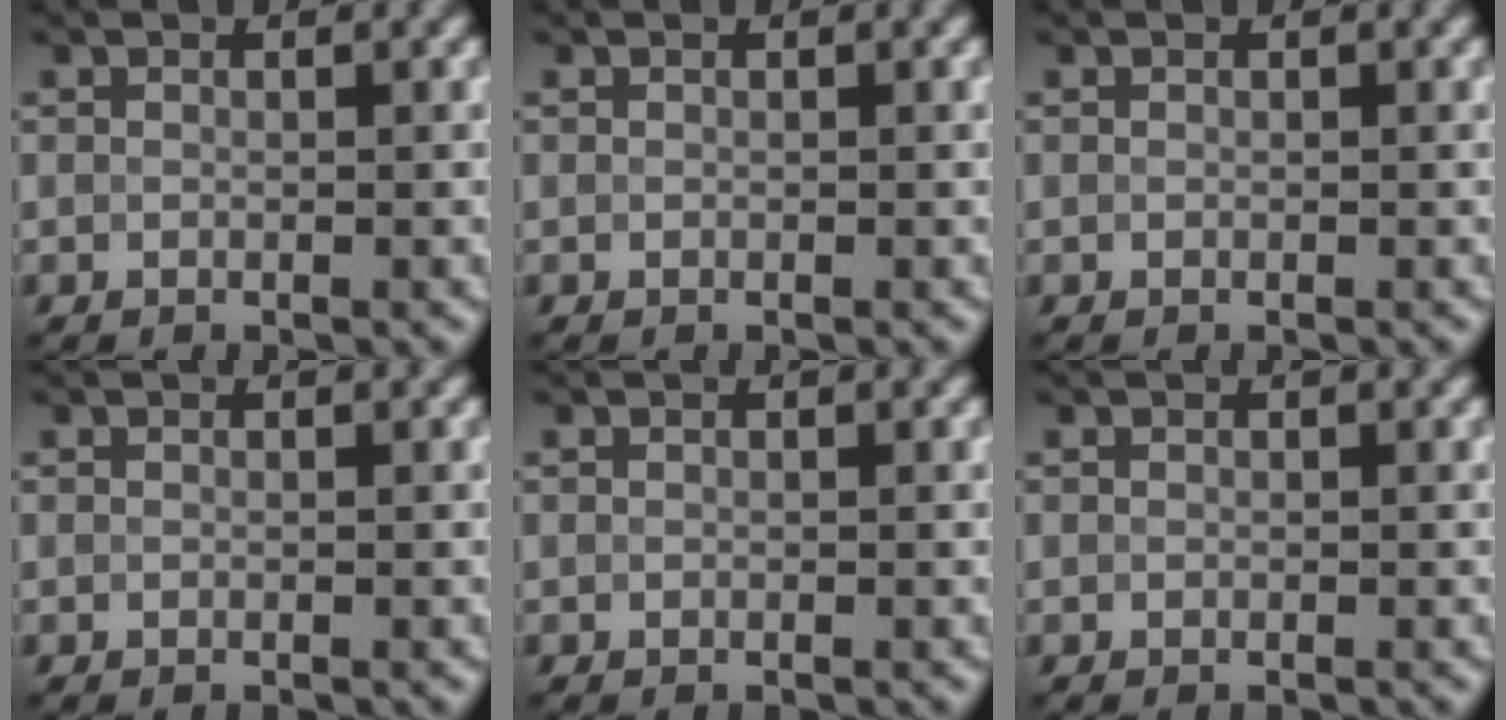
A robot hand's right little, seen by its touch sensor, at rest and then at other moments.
{"total": 0.0}
{"total": 0.0}
{"total": 0.0}
{"total": 0.0}
{"total": 0.0}